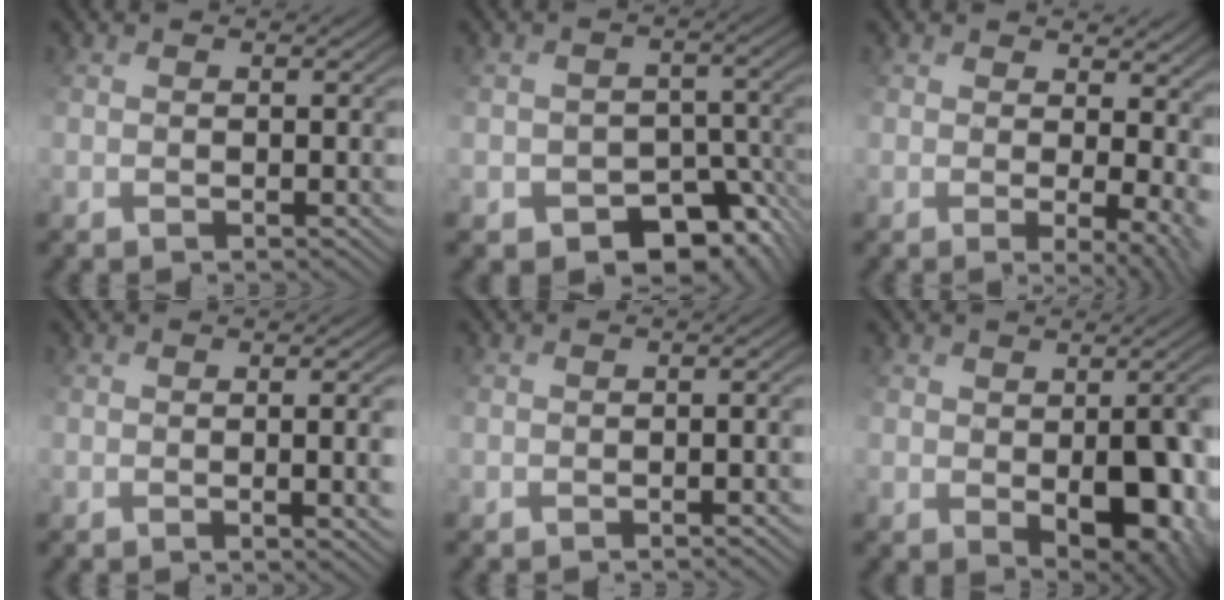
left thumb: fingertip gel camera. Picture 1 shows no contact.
{"total": 9.6, "force": [-6.5, 6.4, 3.0], "torque": [-0.056, -0.010, -0.076]}
{"total": 9.1, "force": [0.1, 4.7, 7.8], "torque": [-0.128, -0.014, 0.025]}
{"total": 6.6, "force": [-0.4, 2.7, 6.0], "torque": [-0.065, -0.003, 0.017]}
{"total": 2.7, "force": [-1.3, 0.6, 2.3], "torque": [-0.012, 0.008, -0.002]}
{"total": 9.7, "force": [-1.3, 6.0, 7.5], "torque": [-0.108, -0.034, 0.005]}